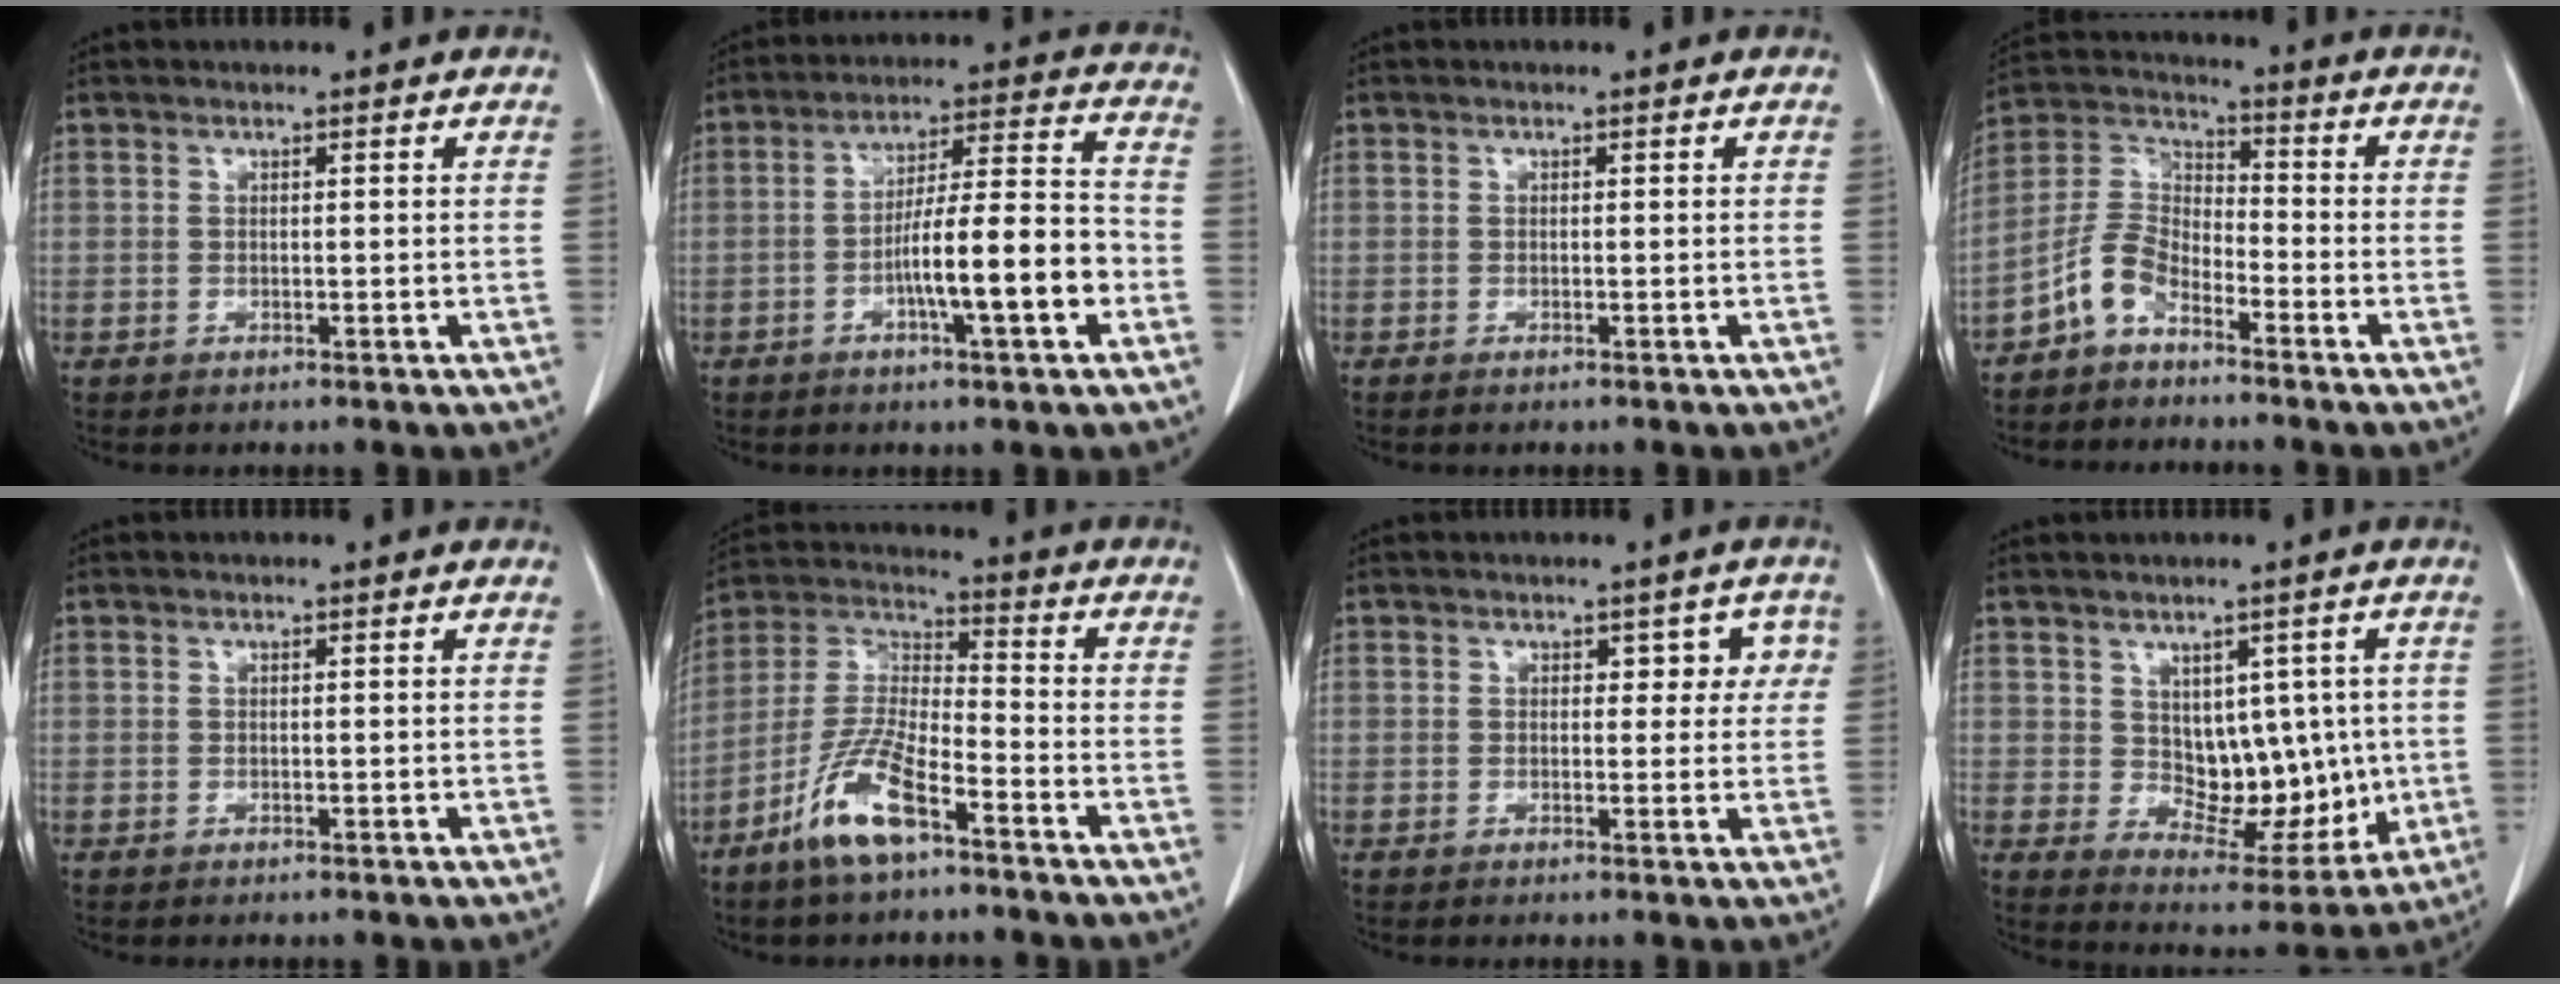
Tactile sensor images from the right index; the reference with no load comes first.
{"total": 12.3, "force": [-4.0, 1.0, 11.6], "torque": [-0.191, 0.013, -0.063]}
{"total": 0.6, "force": [-0.5, 0.0, 0.3], "torque": [-0.008, -0.002, -0.008]}
{"total": 7.8, "force": [-5.1, 3.8, 4.4], "torque": [-0.105, 0.025, -0.107]}
{"total": 0.0}
{"total": 11.3, "force": [-6.7, 2.5, 8.7], "torque": [-0.185, -0.009, -0.130]}
{"total": 3.8, "force": [1.1, 2.5, 2.6], "torque": [-0.008, 0.014, 0.010]}
{"total": 10.0, "force": [0.8, 6.3, 7.8], "torque": [-0.088, 0.009, 0.036]}